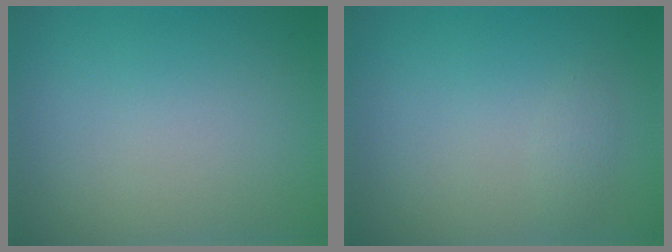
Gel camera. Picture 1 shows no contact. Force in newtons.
{"total": 0.7, "press": 0.7, "slide": 0.1}